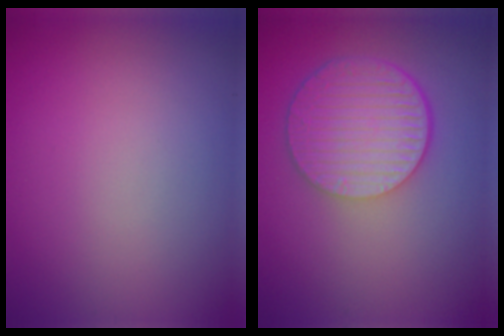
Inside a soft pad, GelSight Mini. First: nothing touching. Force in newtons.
{"total": 6.9, "press": 4.9, "slide": 4.9}